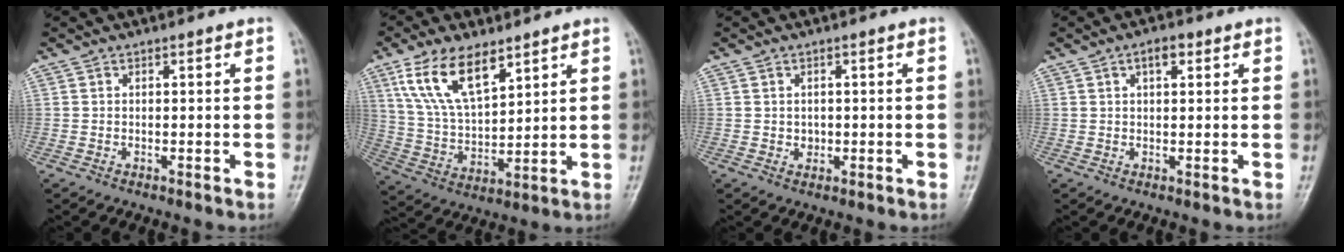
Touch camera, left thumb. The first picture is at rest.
{"total": 13.4, "force": [7.7, 6.1, 9.1], "torque": [-0.155, -0.028, 0.158]}
{"total": 1.4, "force": [0.0, 1.2, 0.6], "torque": [-0.001, 0.002, 0.003]}
{"total": 3.2, "force": [1.5, 1.6, 2.4], "torque": [-0.030, 0.000, 0.021]}